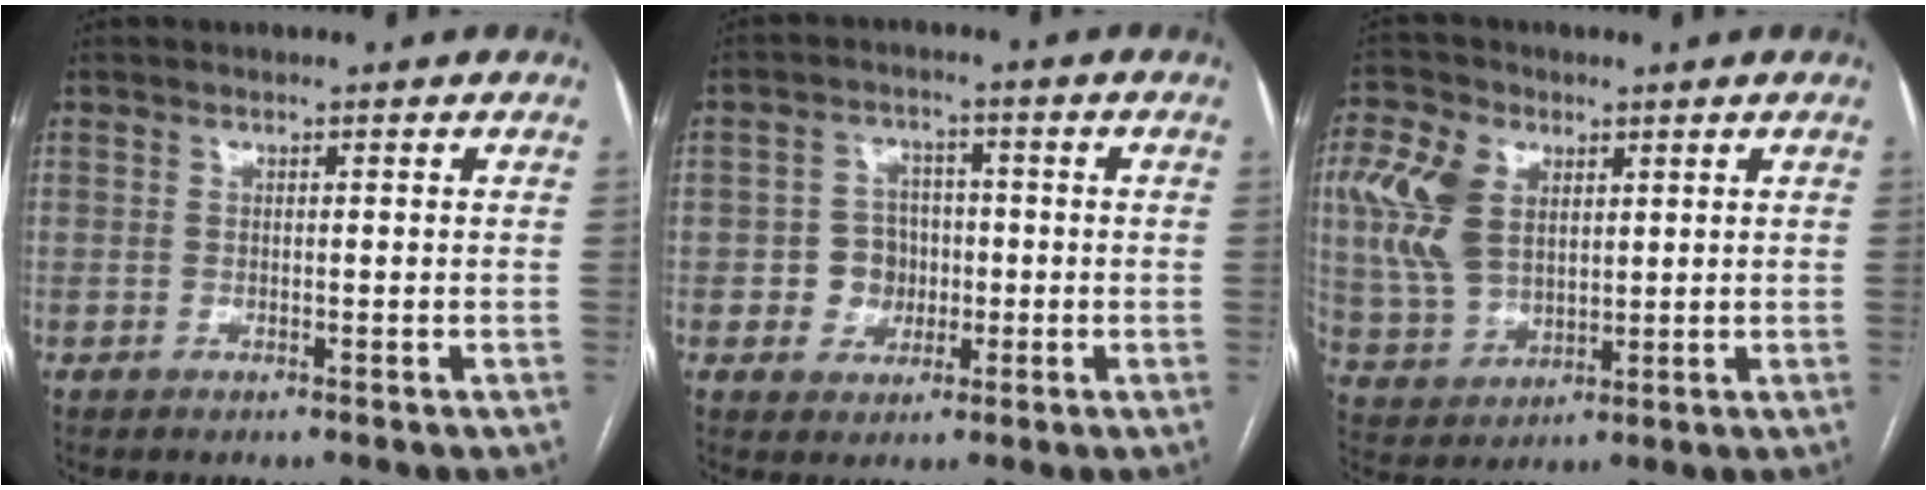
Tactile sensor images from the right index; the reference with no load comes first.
{"total": 5.3, "force": [-0.8, 4.9, 1.7], "torque": [-0.028, 0.016, -0.007]}
{"total": 11.5, "force": [3.5, 7.7, 7.9], "torque": [-0.191, 0.023, 0.077]}